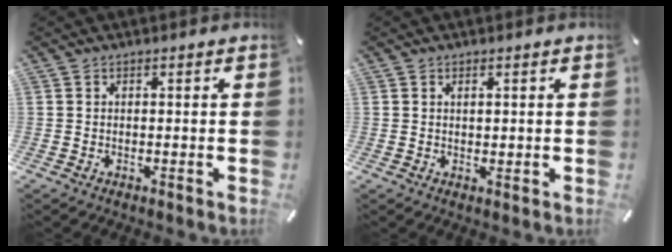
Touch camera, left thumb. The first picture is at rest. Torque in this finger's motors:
{"motor_torque": [-0.15, -0.56, 0.05, 0.05, -0.01]}